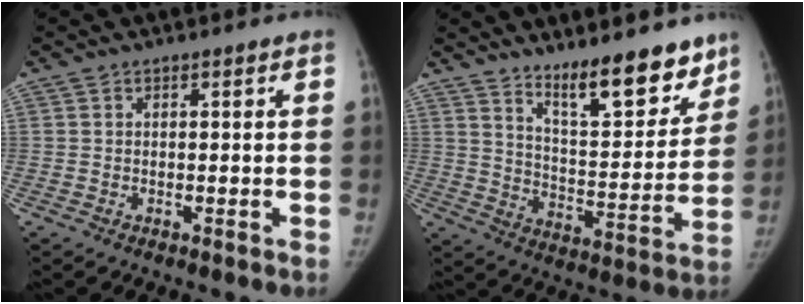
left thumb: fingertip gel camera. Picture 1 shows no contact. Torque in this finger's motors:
{"motor_torque": [0.17, 0.16, 0.34, -0.19, 0.04]}